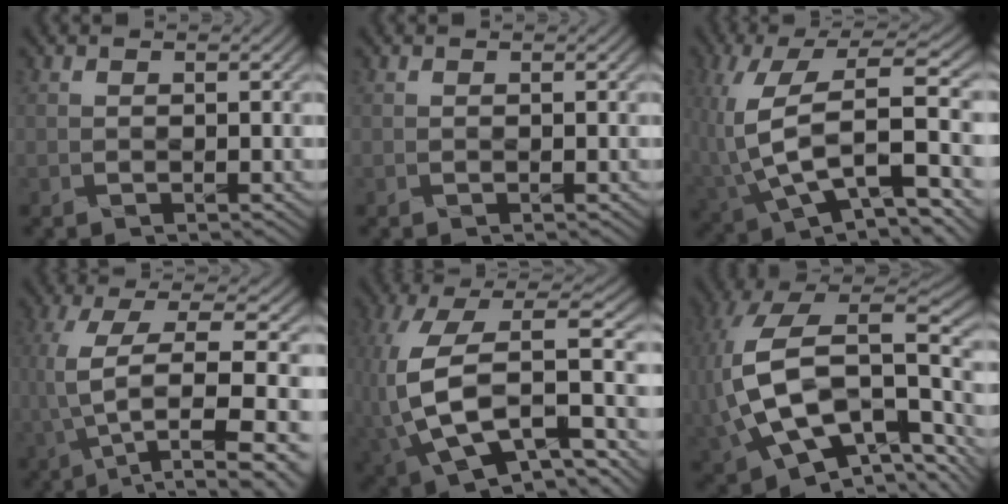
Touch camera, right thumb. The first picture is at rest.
{"total": 0.0}
{"total": 13.9, "force": [-1.2, 6.1, 12.4], "torque": [-0.266, -0.012, -0.006]}
{"total": 11.8, "force": [0.2, 4.0, 11.0], "torque": [-0.191, -0.003, 0.015]}
{"total": 14.4, "force": [-2.5, 6.9, 12.4], "torque": [-0.276, -0.015, -0.036]}
{"total": 18.2, "force": [-2.6, 11.8, 13.5], "torque": [-0.311, -0.037, -0.007]}